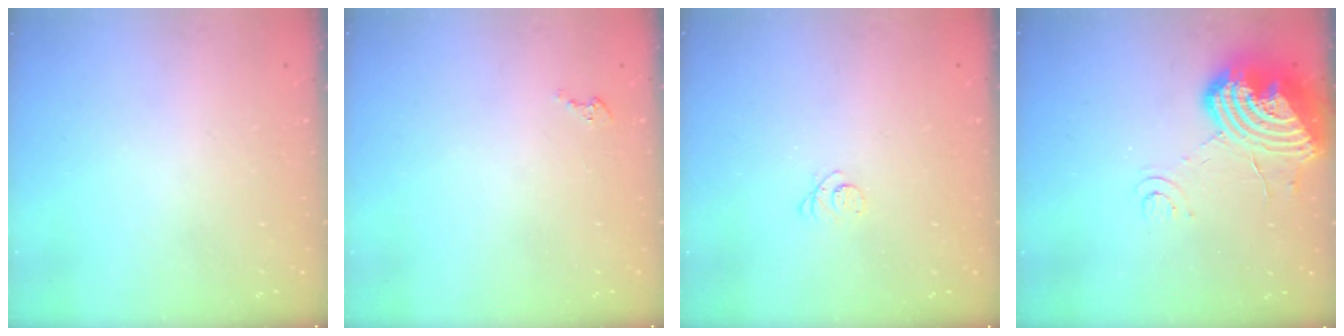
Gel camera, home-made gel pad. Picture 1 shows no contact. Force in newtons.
{"total": 1.6, "press": 1.6, "slide": 0.2}
{"total": 2.3, "press": 2.3, "slide": 0.3}
{"total": 18.8, "press": 18.6, "slide": 2.6}